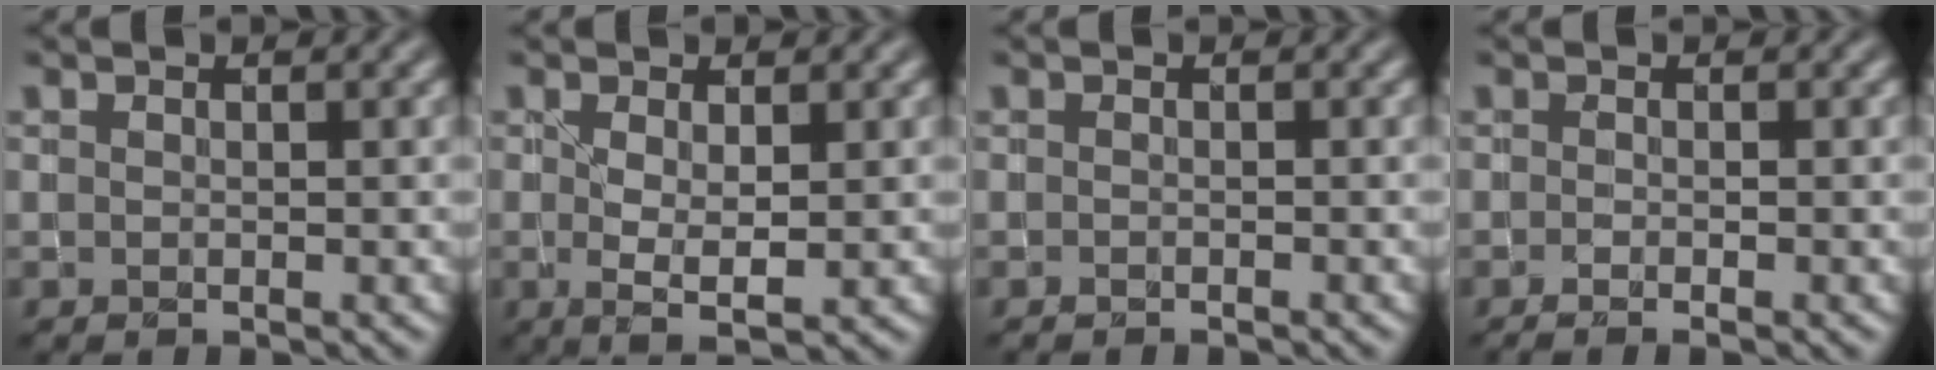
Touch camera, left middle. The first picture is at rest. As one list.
[{"total": 2.4, "force": [0.2, 0.6, 2.4], "torque": [-0.048, -0.011, 0.006]}, {"total": 0.8, "force": [-0.8, 0.1, 0.2], "torque": [-0.004, -0.003, -0.014]}, {"total": 1.2, "force": [-0.7, 0.3, 1.0], "torque": [-0.017, -0.006, -0.012]}]